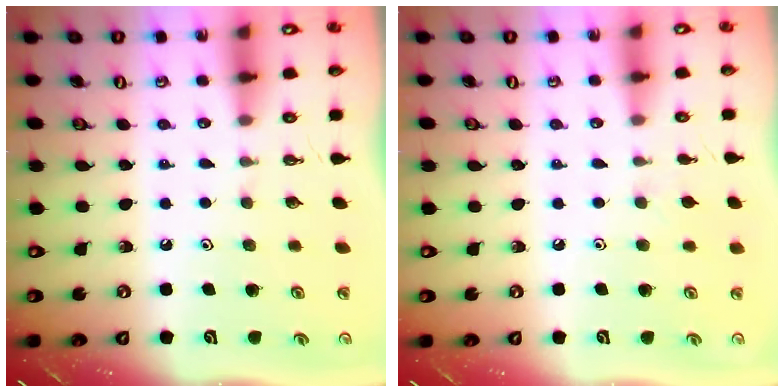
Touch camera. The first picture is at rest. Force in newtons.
{"total": 2.9, "press": 2.8, "slide": 0.6}